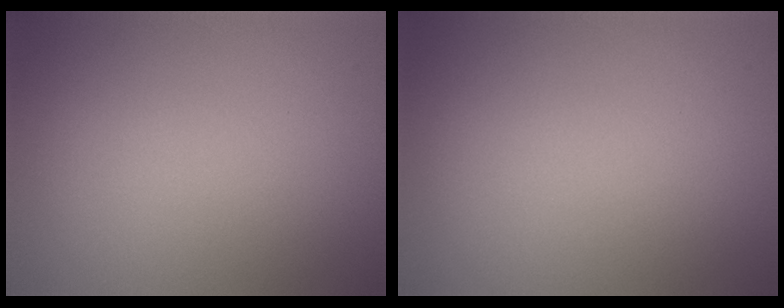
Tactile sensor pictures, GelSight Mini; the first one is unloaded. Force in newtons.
{"total": 0.0}